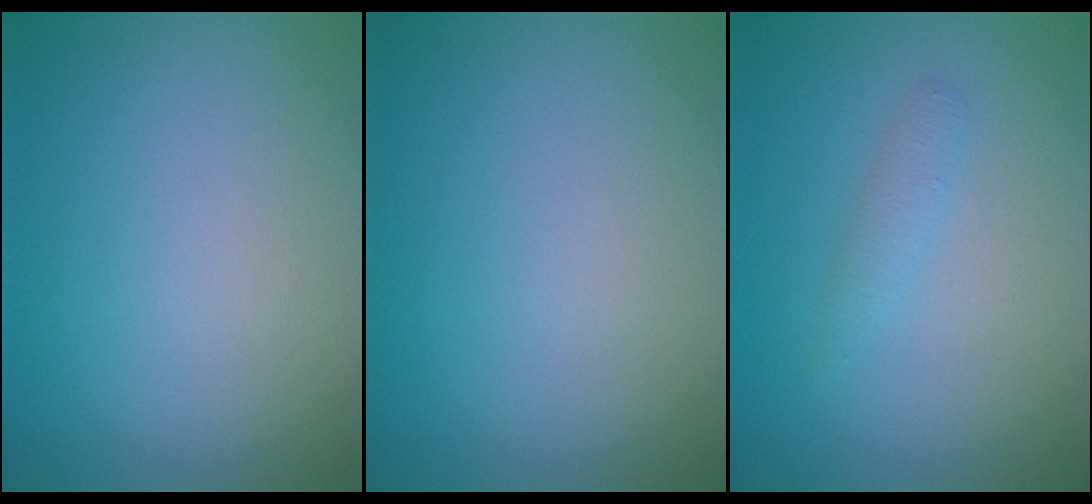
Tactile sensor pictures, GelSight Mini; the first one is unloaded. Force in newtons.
{"total": 0.0}
{"total": 1.1, "press": 1.1, "slide": 0.1}